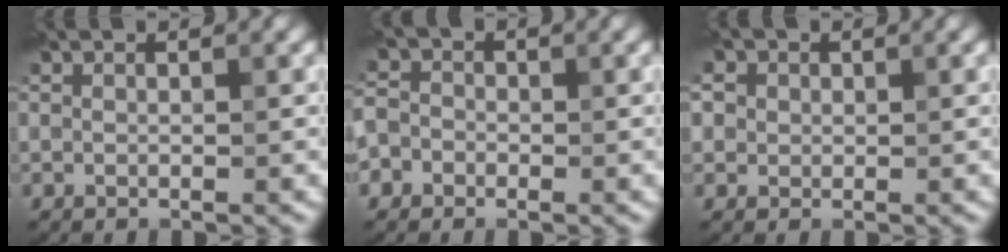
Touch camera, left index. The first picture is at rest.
{"total": 3.0, "force": [-1.2, 2.7, 0.7], "torque": [0.008, 0.015, -0.043]}
{"total": 7.4, "force": [3.2, 5.8, 3.4], "torque": [-0.057, 0.033, 0.014]}